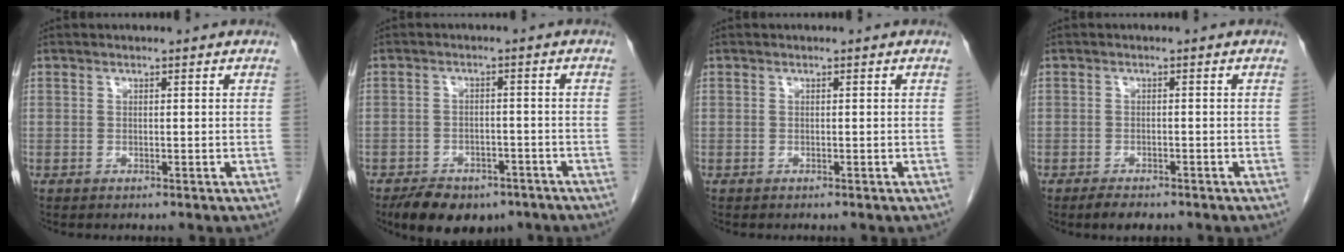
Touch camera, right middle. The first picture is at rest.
{"total": 9.3, "force": [-6.8, 4.8, 4.1], "torque": [-0.058, 0.002, -0.099]}
{"total": 0.0}
{"total": 2.5, "force": [-2.0, 0.9, 1.2], "torque": [-0.024, -0.003, -0.028]}